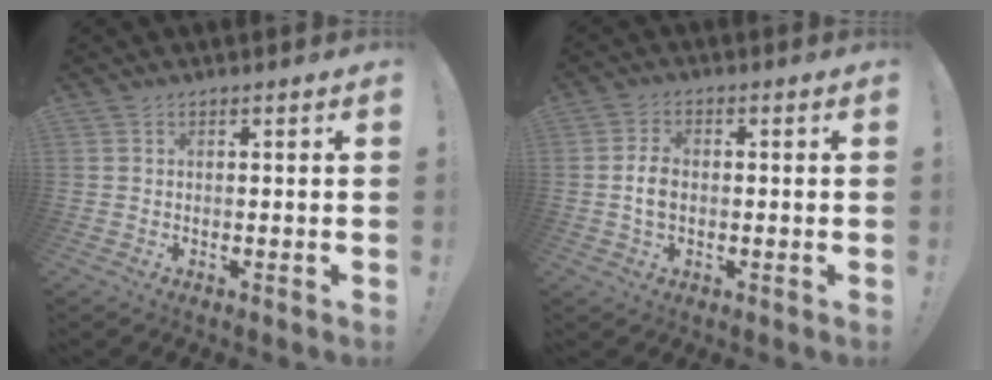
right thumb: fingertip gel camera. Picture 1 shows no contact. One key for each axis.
{"total": 5.1, "fx": -0.5, "fy": 3.3, "fz": 3.9, "tx": -0.067, "ty": 0.002, "tz": -0.011}